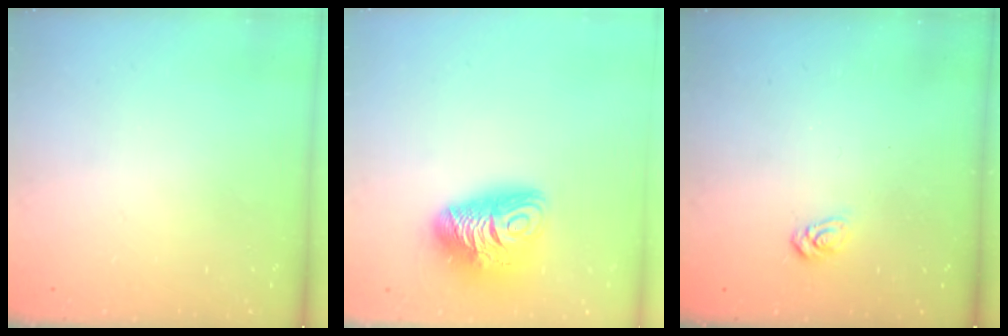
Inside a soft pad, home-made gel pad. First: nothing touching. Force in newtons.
{"total": 13.1, "press": 13.0, "slide": 1.4}
{"total": 4.1, "press": 4.1, "slide": 0.4}